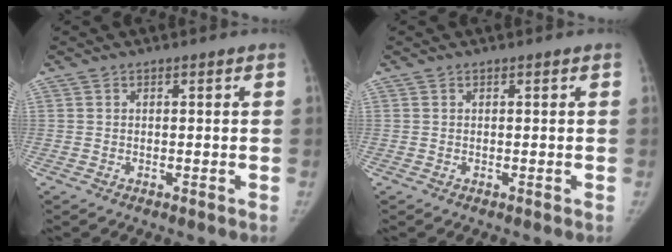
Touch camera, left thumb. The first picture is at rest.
{"total": 0.0}